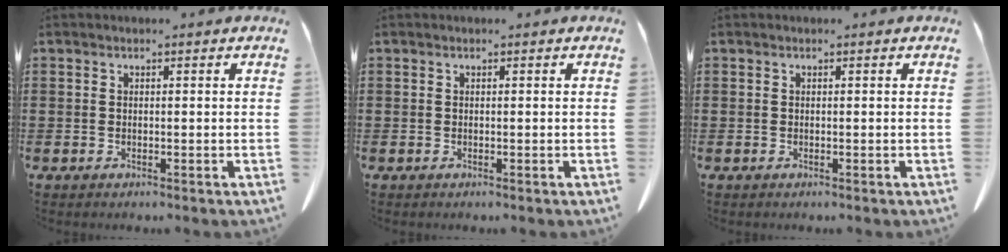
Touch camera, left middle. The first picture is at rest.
{"total": 0.0}
{"total": 0.0}